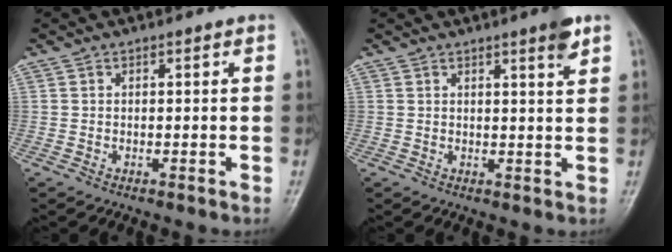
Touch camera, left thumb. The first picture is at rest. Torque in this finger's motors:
{"motor_torque": [0.78, 0.35, 0.56, -0.49, 0.00]}